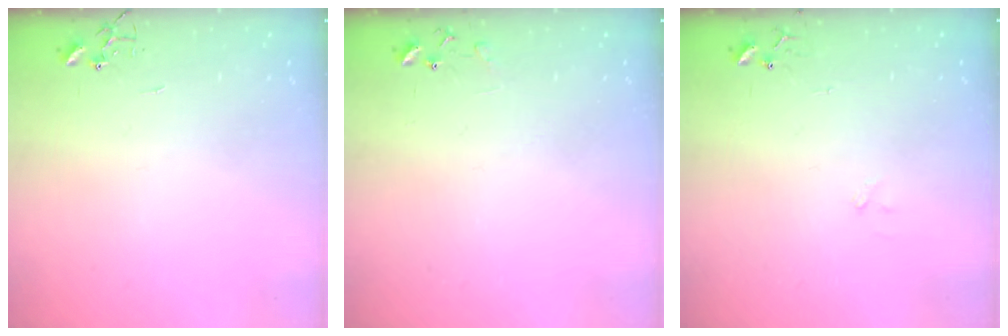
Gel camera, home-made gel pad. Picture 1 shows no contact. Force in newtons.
{"total": 6.4, "press": 6.4, "slide": 0.4}
{"total": 7.6, "press": 7.6, "slide": 0.5}